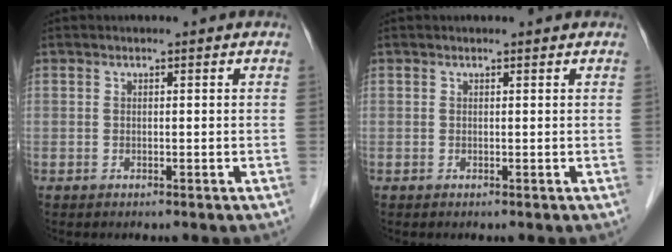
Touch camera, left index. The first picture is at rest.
{"total": 0.7, "force": [0.7, 0.1, 0.1], "torque": [-0.008, 0.005, 0.009]}